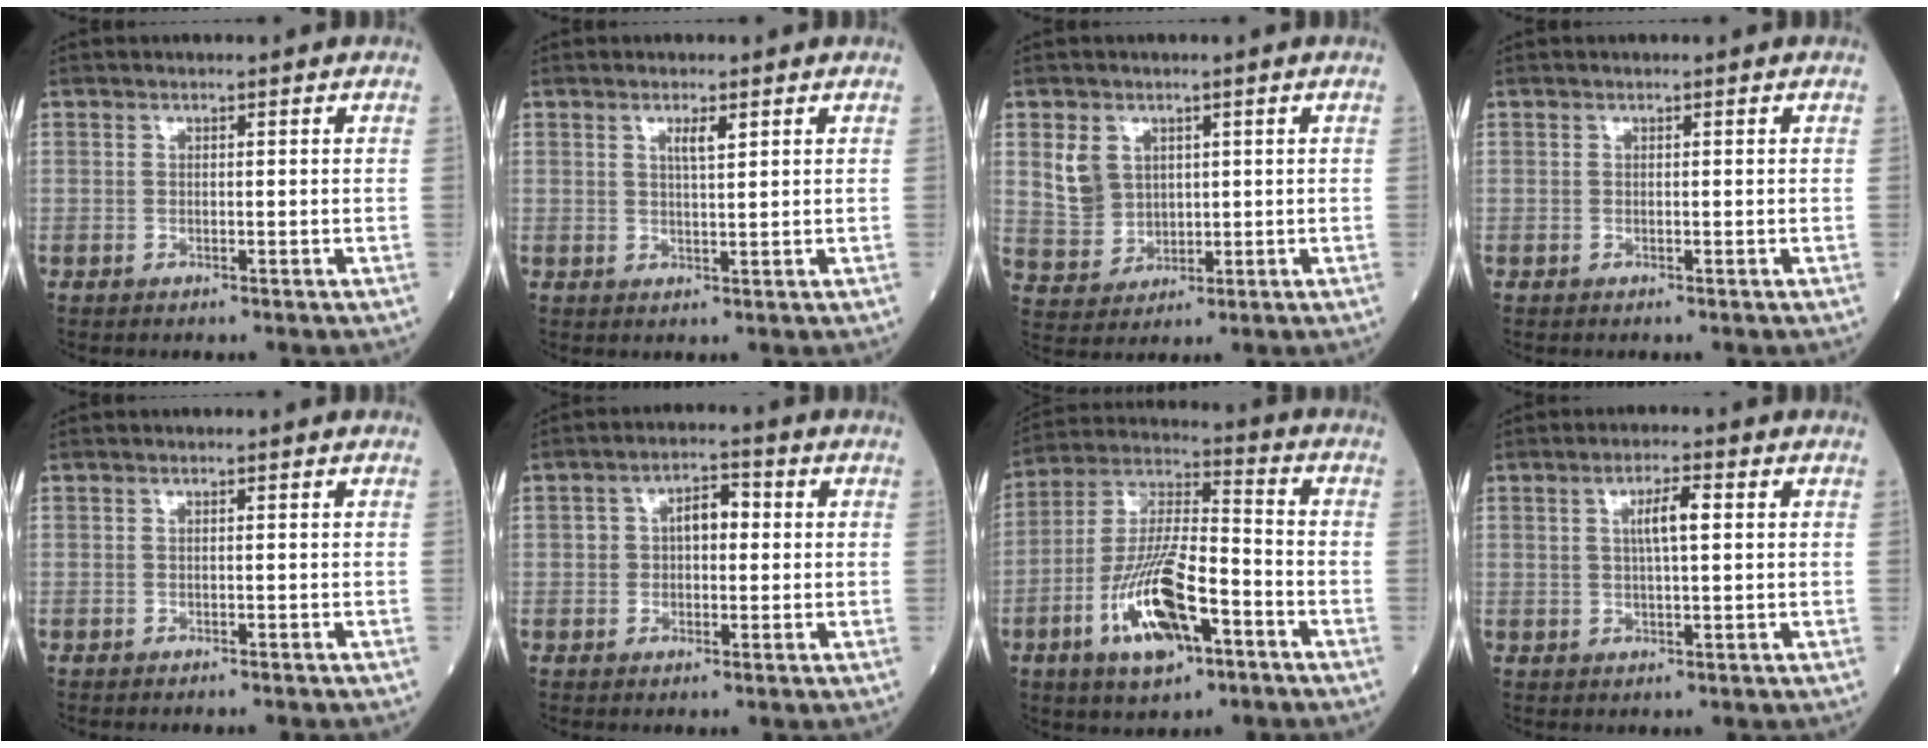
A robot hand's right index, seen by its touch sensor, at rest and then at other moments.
{"total": 2.2, "force": [1.1, 0.2, 1.9], "torque": [-0.038, -0.001, 0.020]}
{"total": 5.5, "force": [1.8, 4.6, 2.2], "torque": [-0.053, 0.015, 0.045]}
{"total": 0.0}
{"total": 1.7, "force": [-1.5, -0.1, 0.7], "torque": [-0.006, 0.001, -0.020]}
{"total": 4.9, "force": [0.5, 2.9, 4.0], "torque": [-0.071, 0.022, 0.007]}
{"total": 15.3, "force": [-6.2, 4.9, 13.1], "torque": [-0.263, 0.000, -0.108]}
{"total": 4.4, "force": [1.1, 0.7, 4.2], "torque": [-0.075, 0.005, 0.018]}